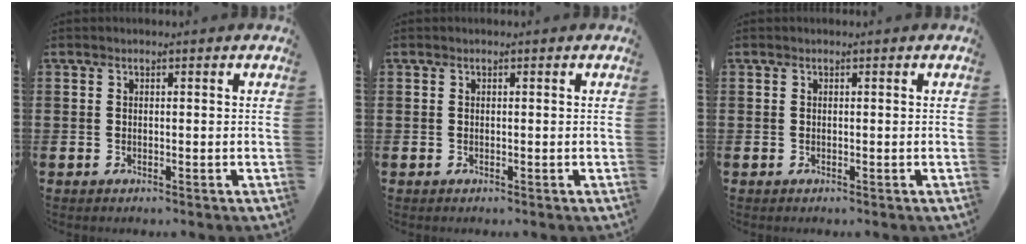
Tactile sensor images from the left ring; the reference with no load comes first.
{"total": 0.0}
{"total": 0.0}